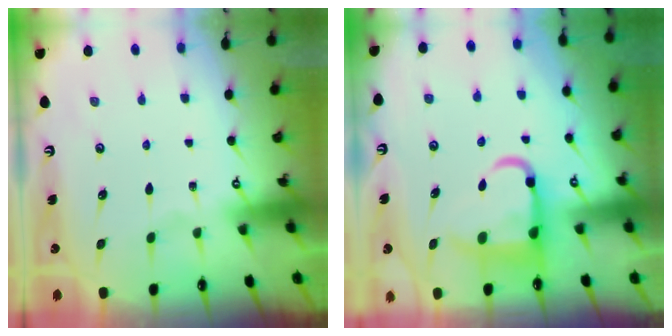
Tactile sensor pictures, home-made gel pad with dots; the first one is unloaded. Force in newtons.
{"total": 9.5, "press": 9.4, "slide": 1.3}